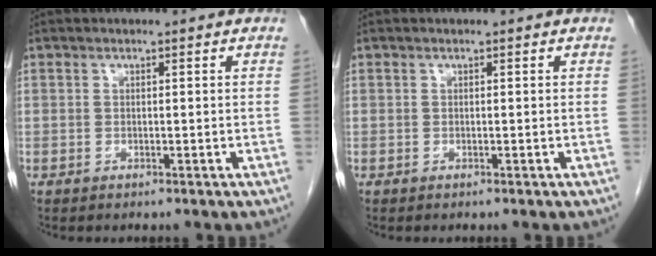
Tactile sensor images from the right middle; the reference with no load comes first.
{"total": 0.0}